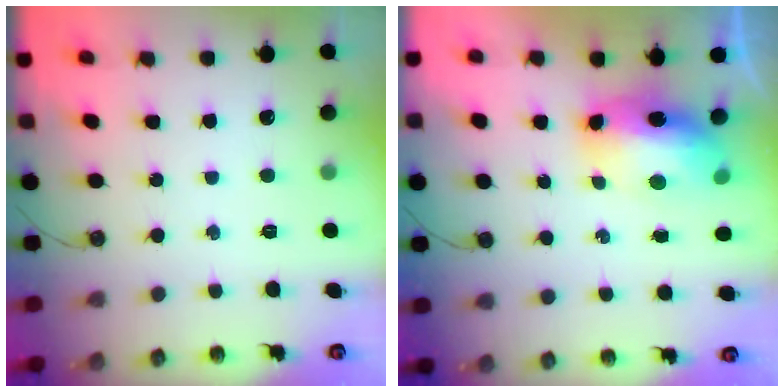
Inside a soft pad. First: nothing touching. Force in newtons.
{"total": 11.8, "press": 11.7, "slide": 1.0}